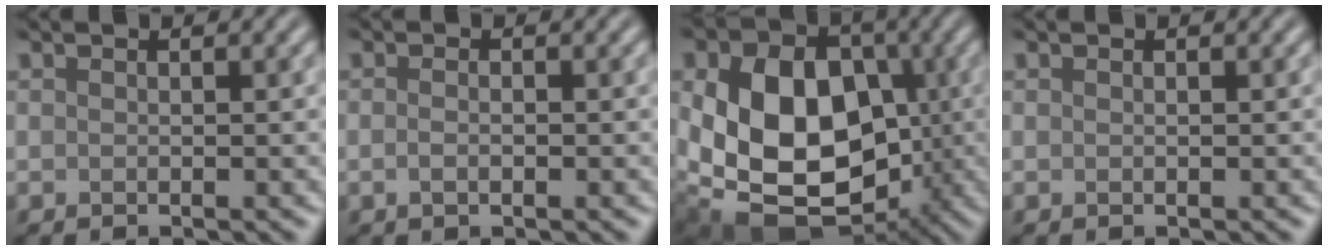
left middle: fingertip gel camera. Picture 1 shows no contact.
{"total": 1.1, "force": [-0.3, 0.5, 0.9], "torque": [-0.019, -0.002, -0.007]}
{"total": 14.3, "force": [-1.7, 10.3, 9.7], "torque": [-0.165, -0.013, -0.027]}
{"total": 0.0}